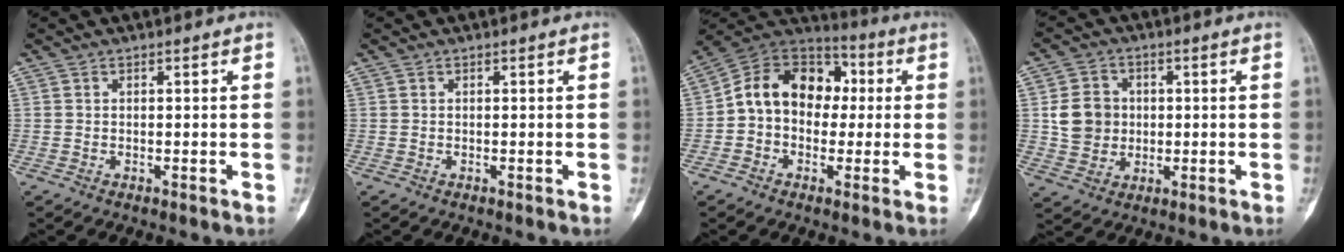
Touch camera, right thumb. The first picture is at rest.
{"total": 0.0}
{"total": 15.0, "force": [0.5, 11.5, 9.6], "torque": [-0.119, 0.045, -0.006]}
{"total": 8.1, "force": [0.5, 7.2, 3.7], "torque": [-0.041, 0.002, 0.010]}